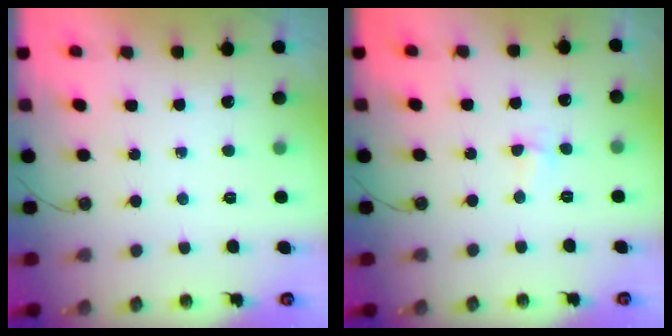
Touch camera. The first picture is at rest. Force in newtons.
{"total": 2.1, "press": 2.1, "slide": 0.5}